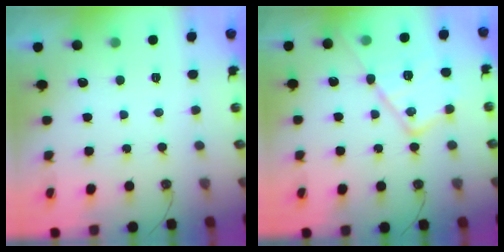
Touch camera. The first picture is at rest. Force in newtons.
{"total": 16.7, "press": 16.7, "slide": 1.3}